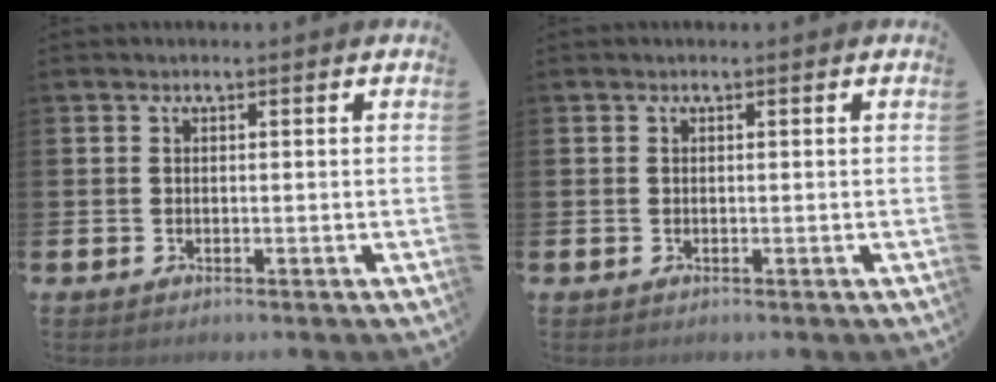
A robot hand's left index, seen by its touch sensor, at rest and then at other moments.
{"total": 0.0}